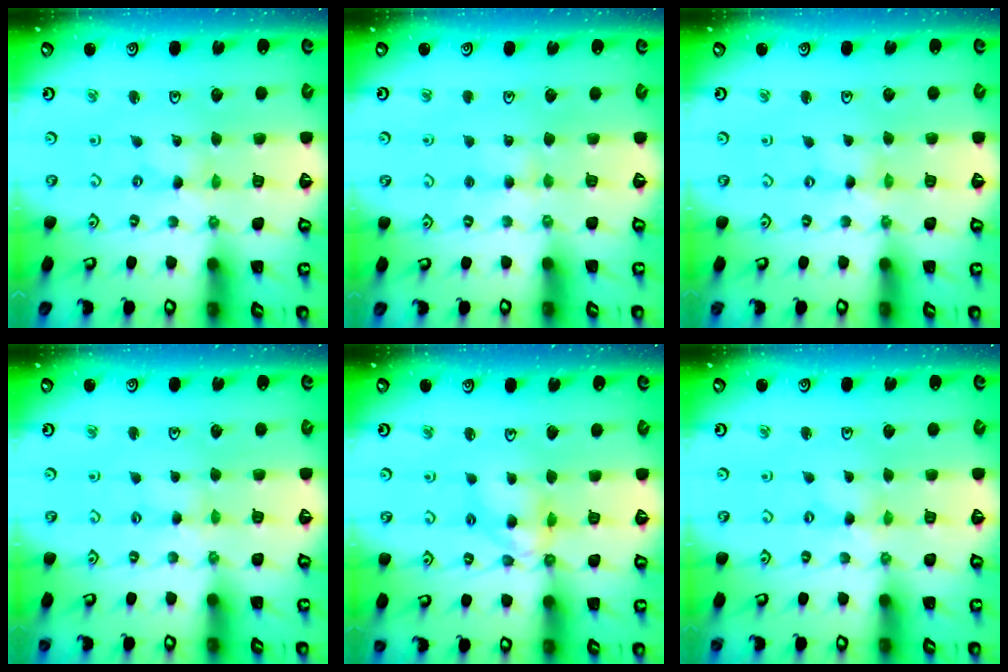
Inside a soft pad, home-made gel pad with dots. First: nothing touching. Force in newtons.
{"total": 2.9, "press": 2.9, "slide": 0.4}
{"total": 0.0}
{"total": 2.9, "press": 2.9, "slide": 0.3}
{"total": 10.6, "press": 10.6, "slide": 1.1}
{"total": 0.0}